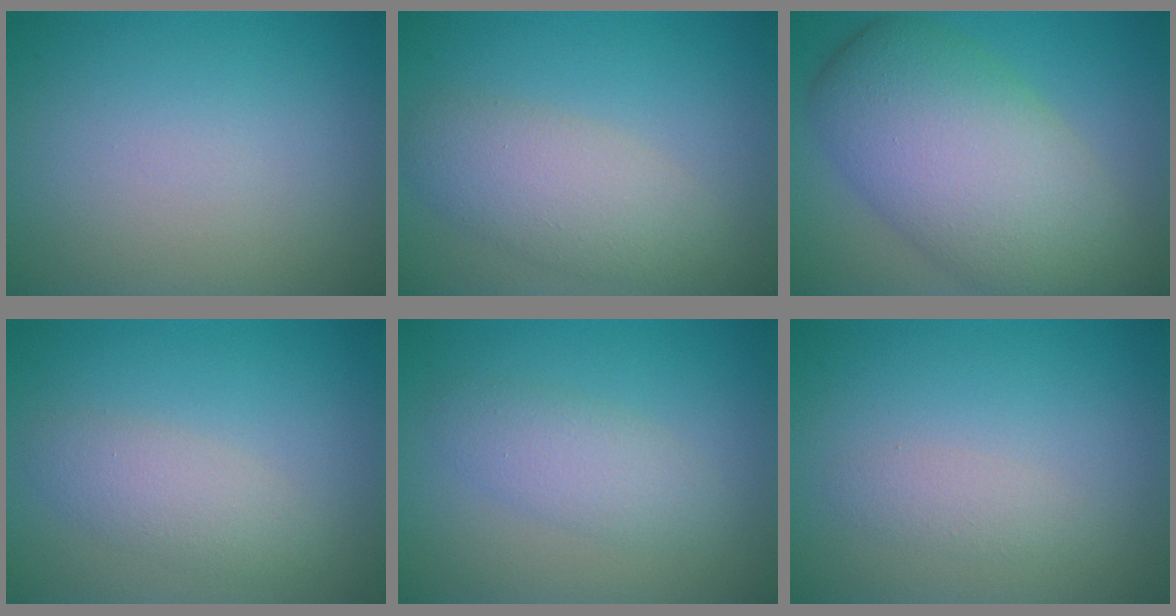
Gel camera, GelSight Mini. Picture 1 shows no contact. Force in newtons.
{"total": 4.5, "press": 4.5, "slide": 0.1}
{"total": 11.2, "press": 11.2, "slide": 0.8}
{"total": 2.8, "press": 2.8, "slide": 0.1}
{"total": 2.6, "press": 2.6, "slide": 0.0}
{"total": 1.3, "press": 1.3, "slide": 0.1}